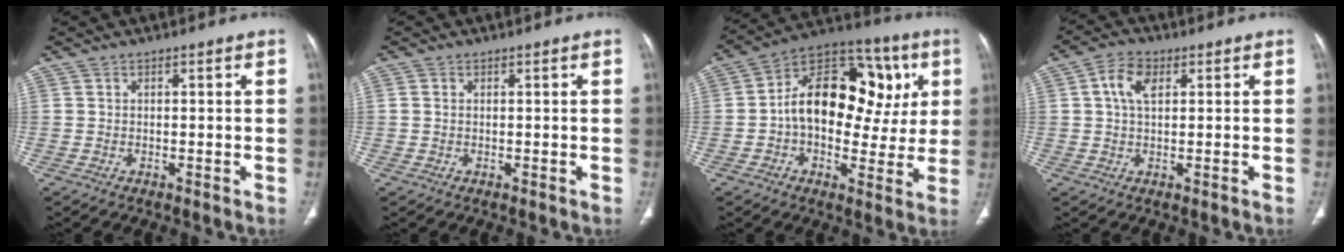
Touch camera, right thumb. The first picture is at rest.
{"total": 0.7, "force": [0.1, 0.5, 0.5], "torque": [-0.014, 0.001, 0.003]}
{"total": 21.1, "force": [2.6, 13.4, 16.1], "torque": [-0.202, 0.031, 0.032]}
{"total": 5.2, "force": [1.5, 3.1, 3.9], "torque": [-0.074, 0.008, 0.024]}